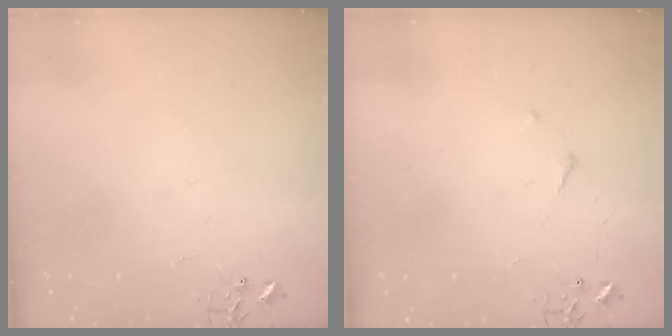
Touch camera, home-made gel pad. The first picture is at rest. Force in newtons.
{"total": 3.4, "press": 3.3, "slide": 0.6}